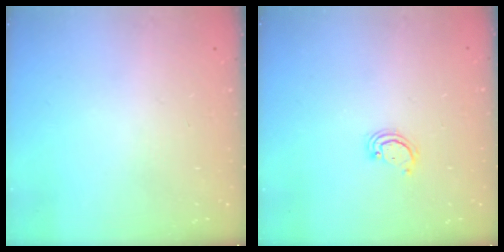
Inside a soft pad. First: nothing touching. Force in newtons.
{"total": 2.5, "press": 2.4, "slide": 0.2}